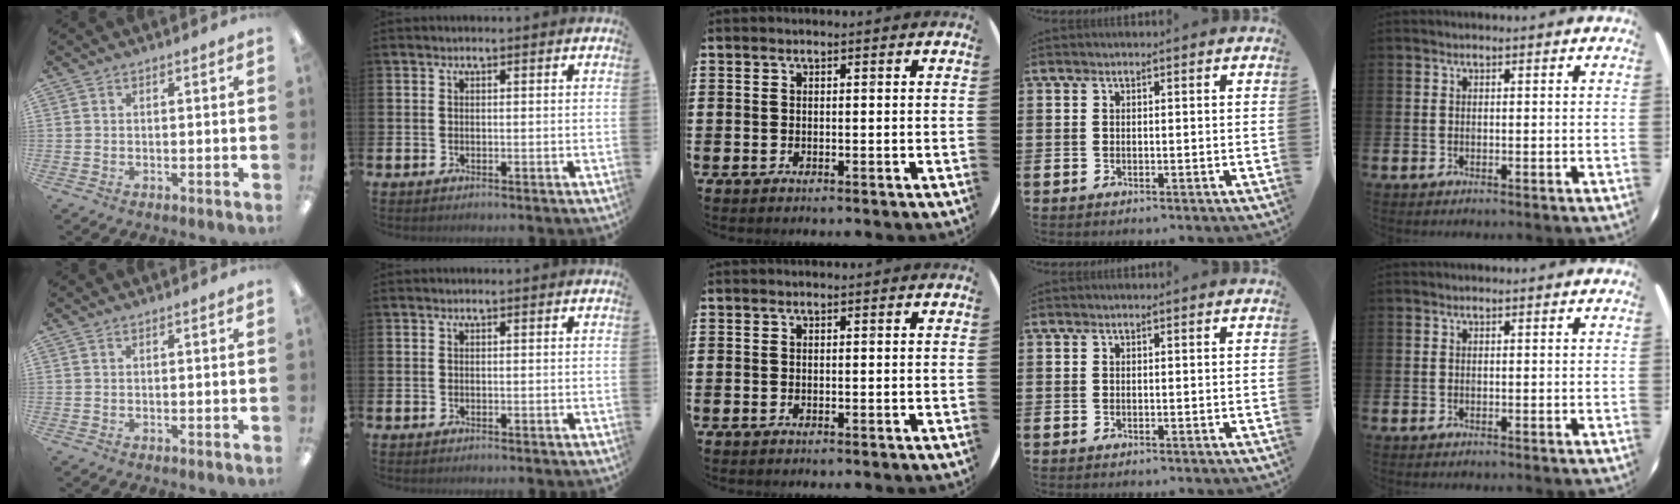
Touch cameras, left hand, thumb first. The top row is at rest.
{}